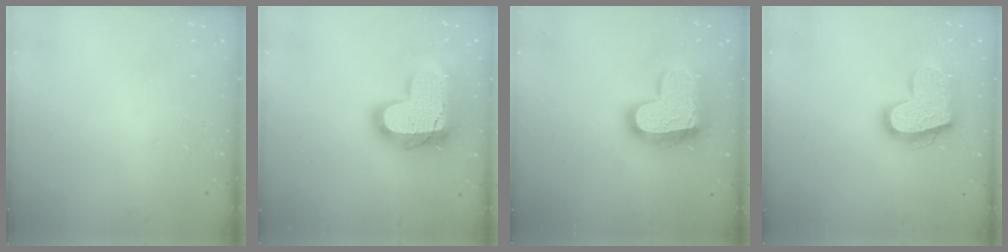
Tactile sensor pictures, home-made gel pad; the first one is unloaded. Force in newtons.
{"total": 21.1, "press": 21.0, "slide": 1.5}
{"total": 17.7, "press": 17.7, "slide": 1.0}
{"total": 17.6, "press": 17.6, "slide": 1.4}